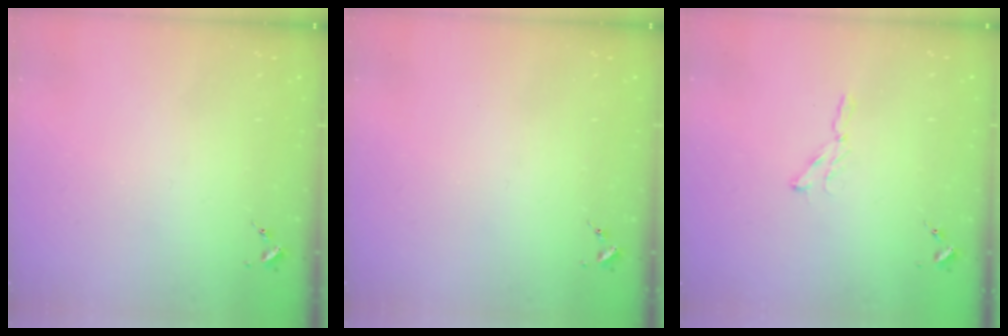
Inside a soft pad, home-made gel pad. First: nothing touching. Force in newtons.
{"total": 0.0}
{"total": 2.9, "press": 2.9, "slide": 0.3}